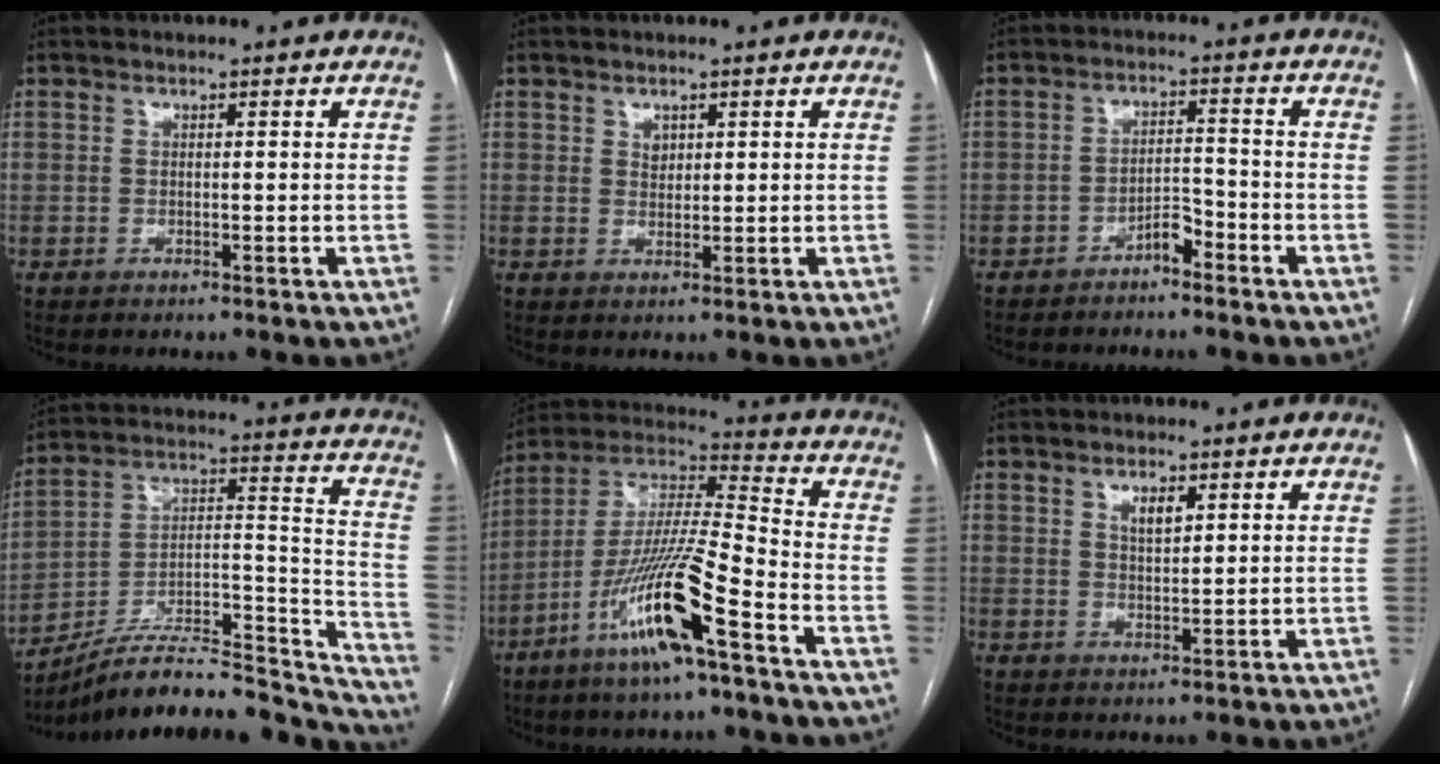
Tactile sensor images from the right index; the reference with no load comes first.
{"total": 1.8, "force": [0.8, 1.4, 0.8], "torque": [-0.014, 0.000, 0.016]}
{"total": 3.9, "force": [-3.0, 1.4, 2.0], "torque": [-0.033, 0.011, -0.052]}
{"total": 27.4, "force": [-24.5, 6.2, 10.4], "torque": [-0.108, 0.046, -0.366]}
{"total": 16.9, "force": [-8.8, 1.0, 14.4], "torque": [-0.290, -0.015, -0.165]}
{"total": 2.9, "force": [1.3, 1.2, 2.3], "torque": [-0.041, 0.000, 0.026]}